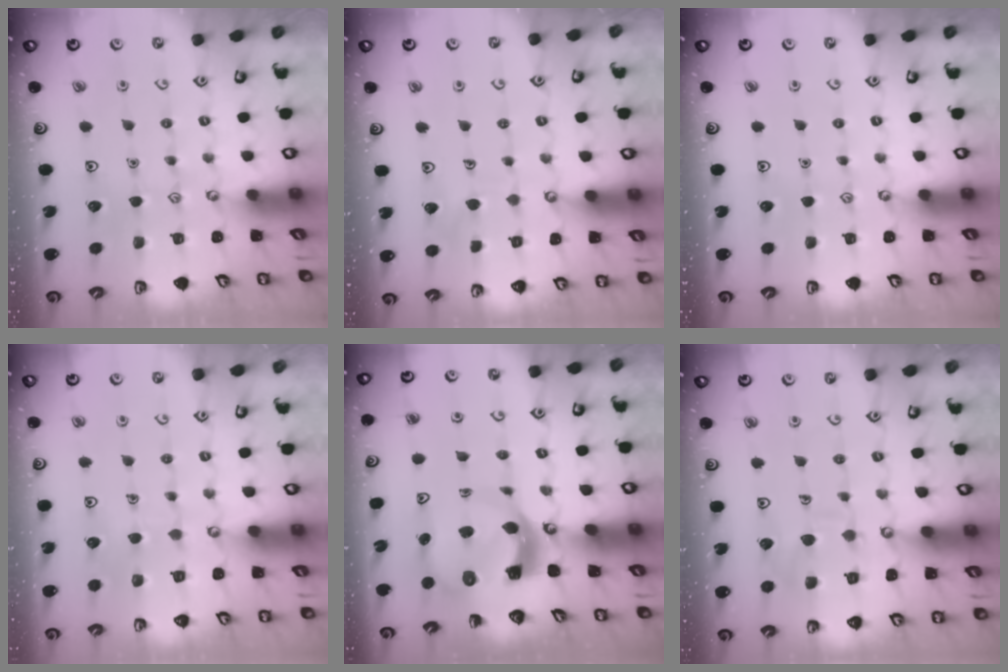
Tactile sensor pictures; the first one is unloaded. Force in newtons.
{"total": 5.0, "press": 4.9, "slide": 0.4}
{"total": 0.0}
{"total": 4.2, "press": 4.2, "slide": 0.3}
{"total": 6.5, "press": 6.4, "slide": 1.0}
{"total": 9.2, "press": 9.2, "slide": 0.7}